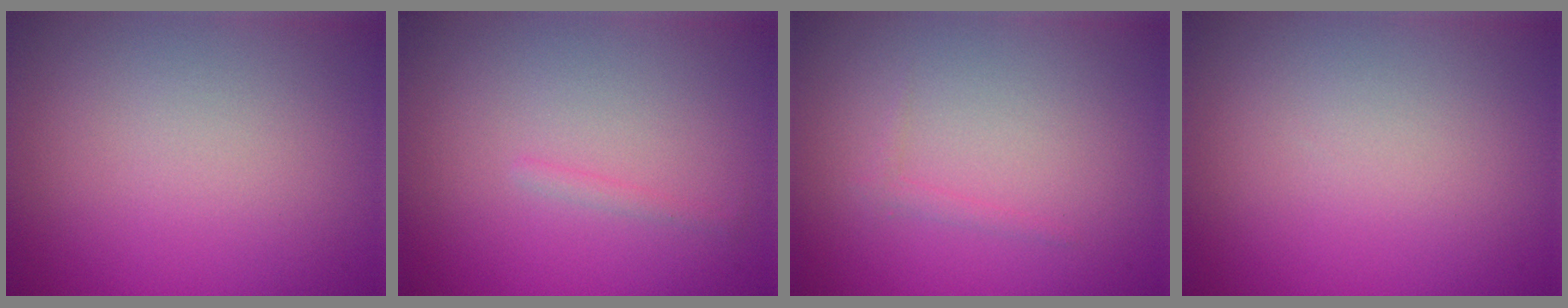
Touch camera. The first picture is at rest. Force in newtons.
{"total": 0.6, "press": 0.6, "slide": 0.0}
{"total": 0.7, "press": 0.7, "slide": 0.0}
{"total": 0.0}